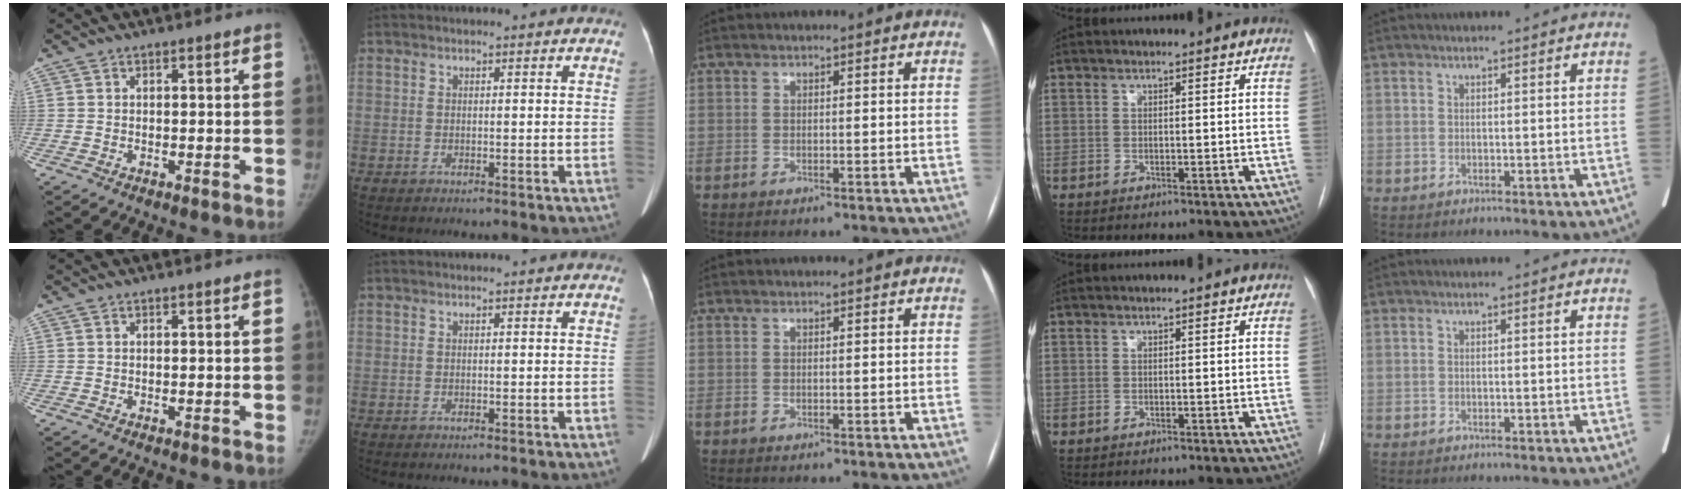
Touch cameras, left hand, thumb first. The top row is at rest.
{}